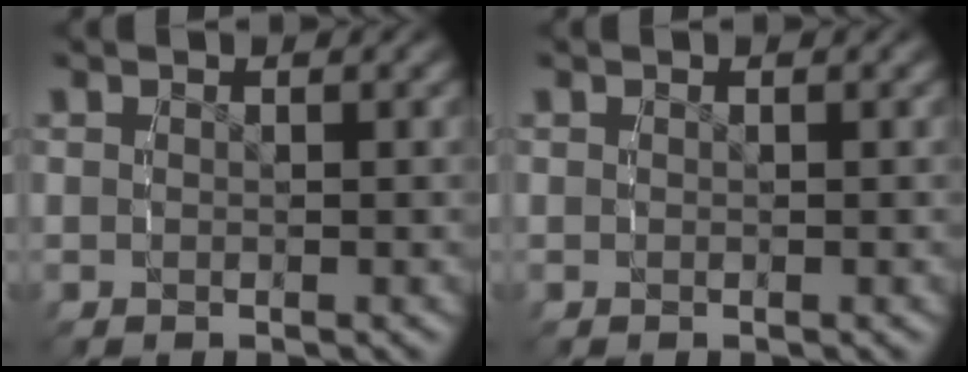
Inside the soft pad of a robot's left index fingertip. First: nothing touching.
{"total": 0.0}